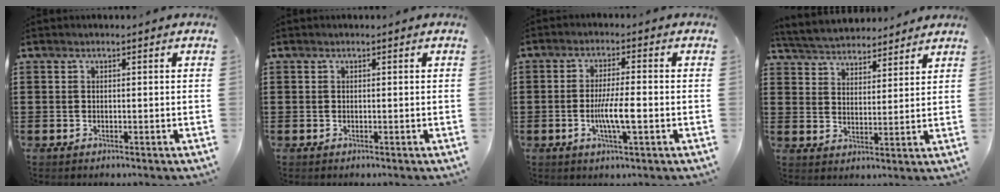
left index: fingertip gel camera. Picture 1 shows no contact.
{"total": 0.0}
{"total": 6.0, "force": [-1.3, 1.0, 5.8], "torque": [-0.113, -0.003, -0.028]}
{"total": 4.4, "force": [4.4, 0.7, 0.2], "torque": [-0.025, -0.022, 0.077]}